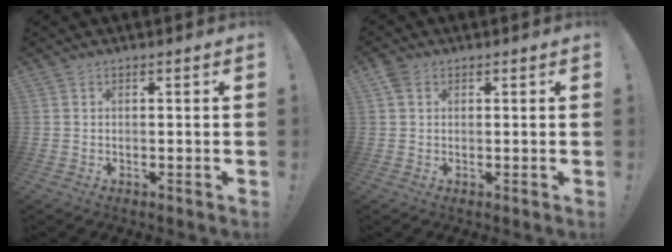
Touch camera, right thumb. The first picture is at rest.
{"total": 2.7, "force": [1.3, 1.9, 1.5], "torque": [-0.024, 0.001, 0.025]}